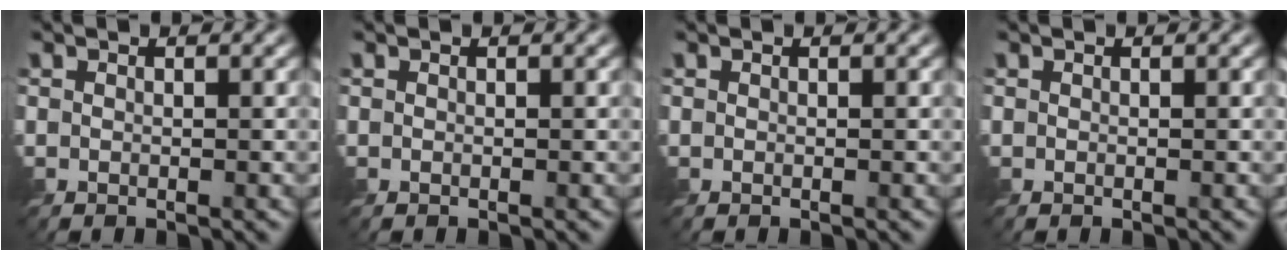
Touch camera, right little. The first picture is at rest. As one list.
[{"total": 0.0}, {"total": 0.0}, {"total": 0.0}]